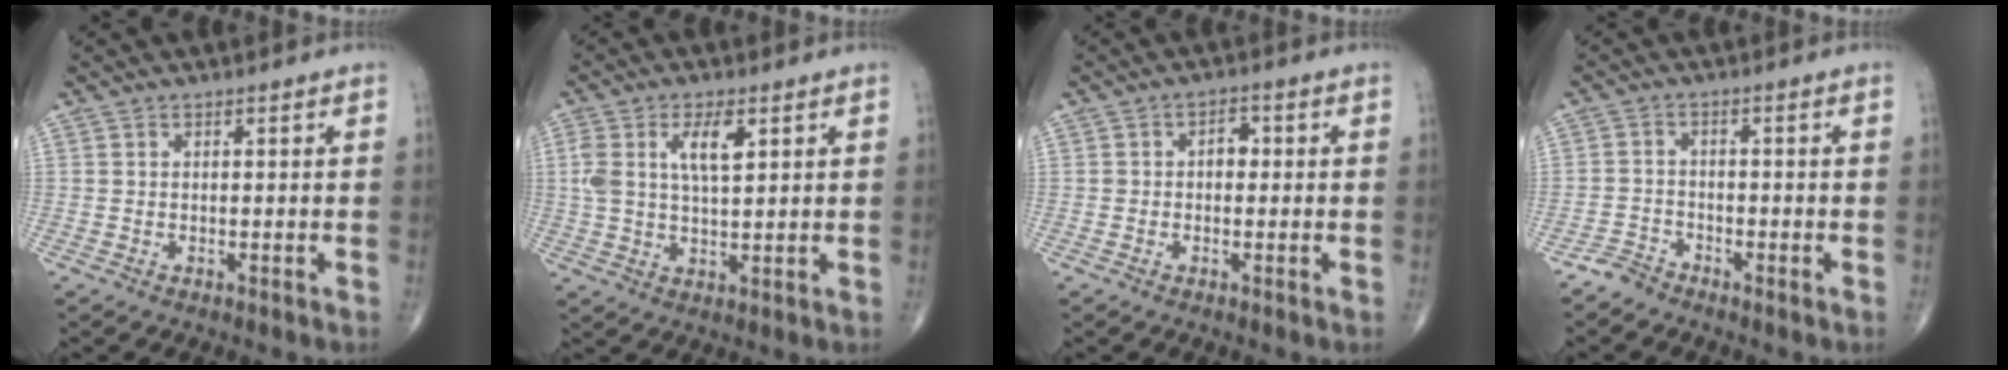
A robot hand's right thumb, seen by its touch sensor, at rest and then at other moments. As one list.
[{"total": 7.4, "force": [2.6, 3.0, 6.2], "torque": [-0.120, -0.003, 0.051]}, {"total": 2.8, "force": [0.1, 2.0, 2.0], "torque": [-0.017, 0.013, -0.004]}, {"total": 2.5, "force": [-2.3, 0.9, -0.1], "torque": [0.008, 0.001, -0.051]}]